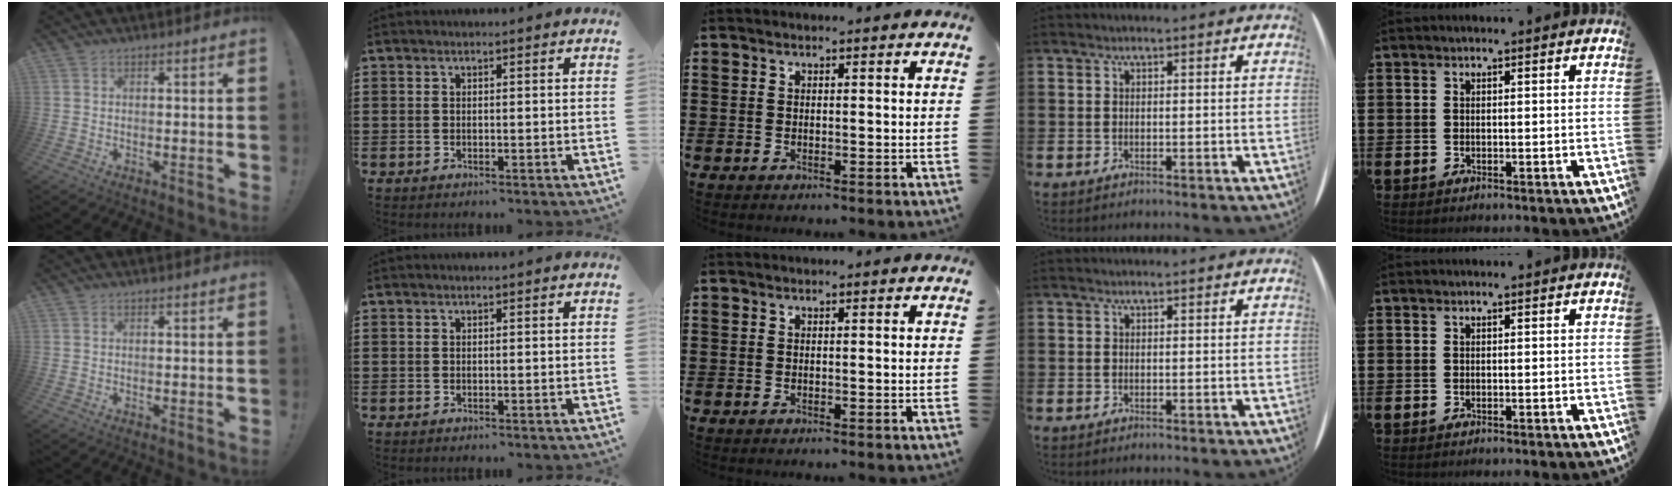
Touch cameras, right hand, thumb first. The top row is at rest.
{}